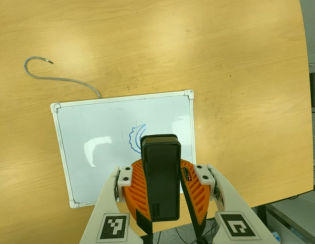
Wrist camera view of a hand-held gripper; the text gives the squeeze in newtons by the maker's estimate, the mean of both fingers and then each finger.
{"total": 10.6, "left": 10.1, "right": 11.1}